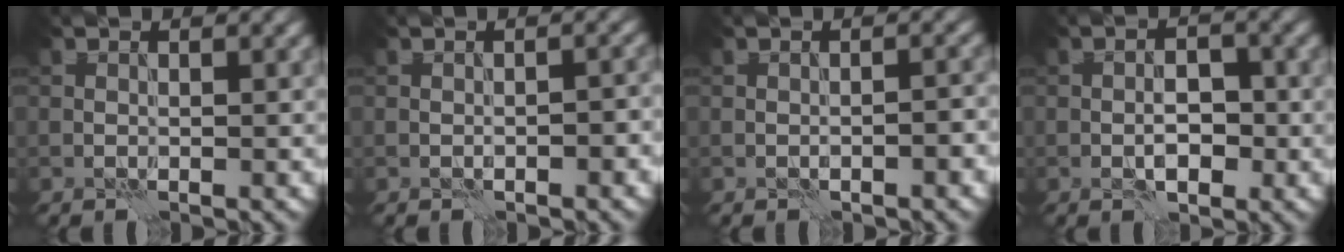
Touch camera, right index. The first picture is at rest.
{"total": 1.3, "force": [-0.6, 0.5, 1.0], "torque": [-0.016, 0.005, -0.009]}
{"total": 1.3, "force": [-0.7, 0.3, 1.1], "torque": [-0.017, 0.005, -0.012]}
{"total": 3.1, "force": [-0.9, 1.5, 2.6], "torque": [-0.031, 0.006, -0.022]}